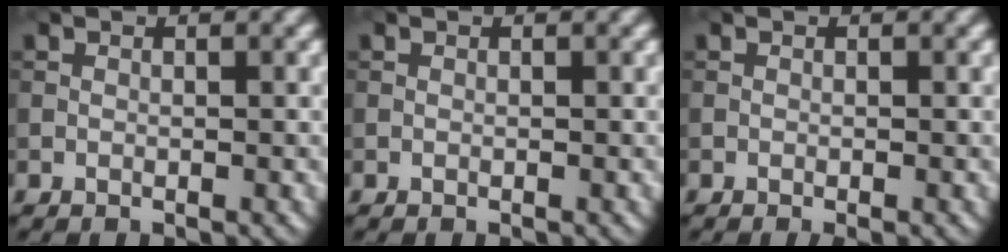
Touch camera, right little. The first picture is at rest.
{"total": 0.0}
{"total": 1.2, "force": [-0.4, 0.4, 1.1], "torque": [-0.017, -0.002, -0.009]}